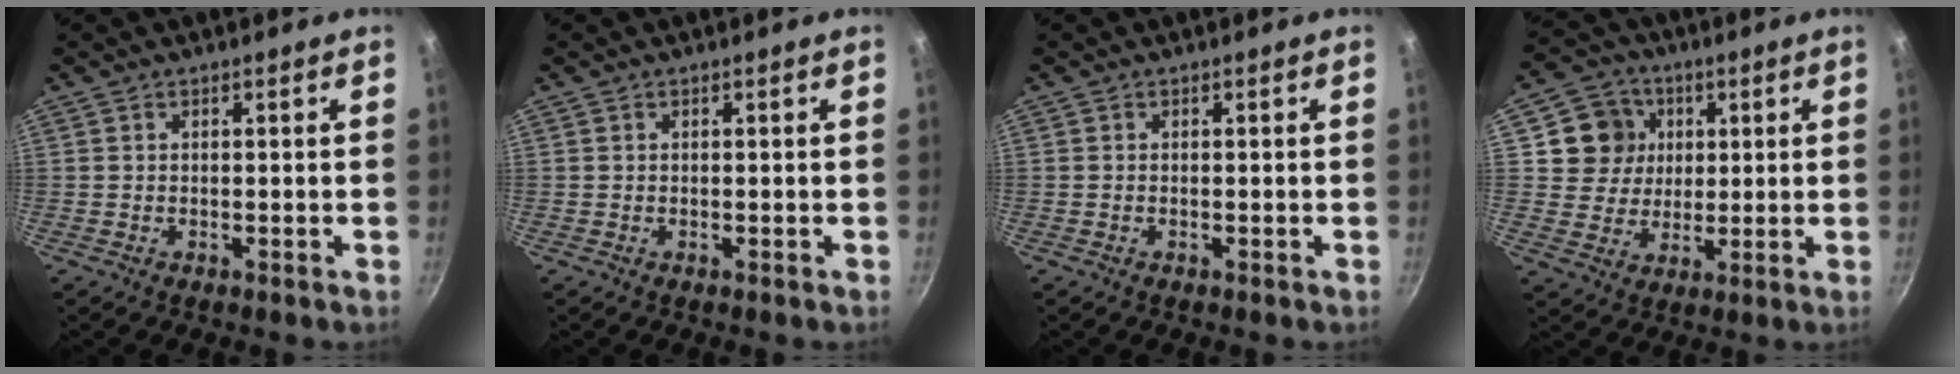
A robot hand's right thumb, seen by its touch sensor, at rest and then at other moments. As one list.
[{"total": 0.0}, {"total": 0.0}, {"total": 9.5, "force": [2.6, 8.7, 2.7], "torque": [-0.011, 0.003, 0.042]}]